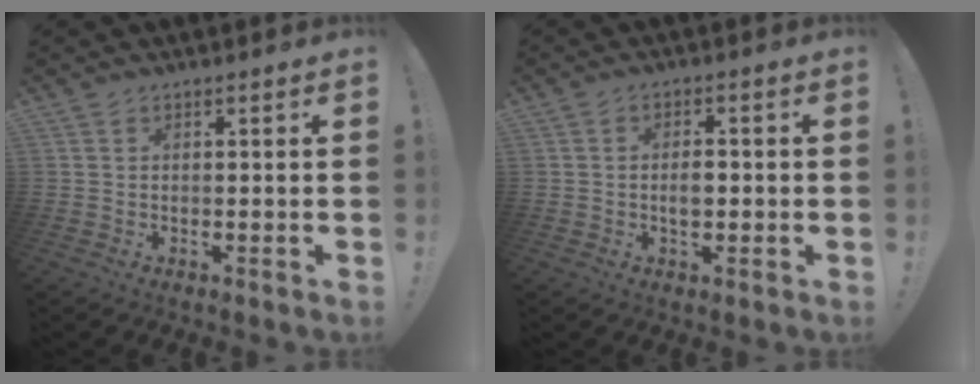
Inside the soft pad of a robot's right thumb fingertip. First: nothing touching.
{"total": 3.7, "force": [-0.2, 2.0, 3.0], "torque": [-0.032, 0.000, -0.009]}